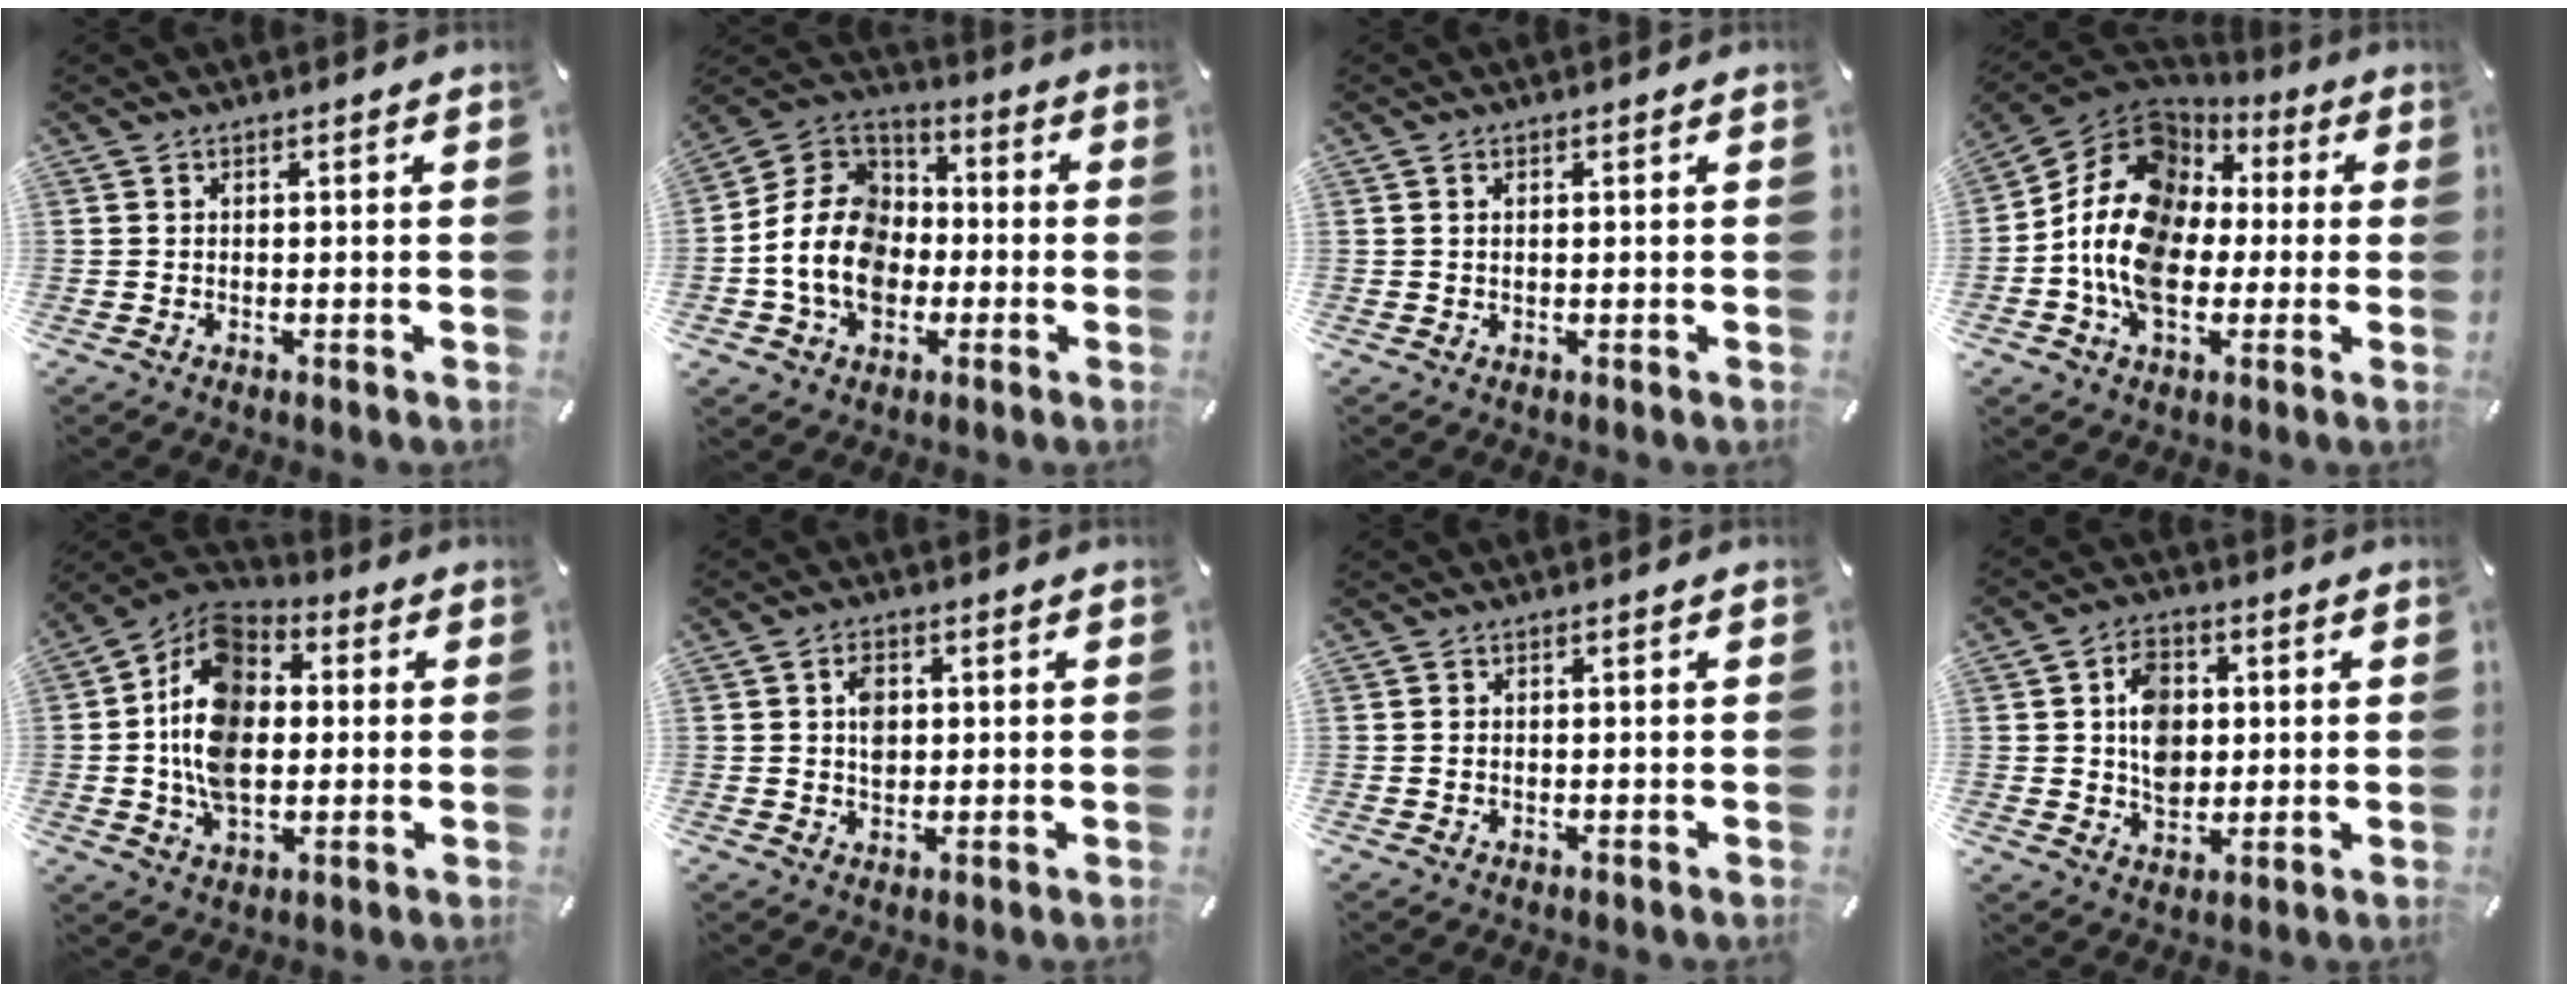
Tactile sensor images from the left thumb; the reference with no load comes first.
{"total": 14.8, "force": [-3.7, 12.0, 7.8], "torque": [-0.189, 0.023, -0.071]}
{"total": 0.7, "force": [0.2, 0.4, 0.6], "torque": [-0.013, 0.002, 0.002]}
{"total": 16.3, "force": [-2.1, 12.7, 10.1], "torque": [-0.230, 0.014, -0.043]}
{"total": 15.9, "force": [-0.4, 11.2, 11.3], "torque": [-0.243, 0.007, -0.014]}
{"total": 4.4, "force": [0.9, 3.3, 2.8], "torque": [-0.036, -0.001, 0.009]}
{"total": 0.6, "force": [0.0, 0.4, 0.4], "torque": [-0.009, 0.002, -0.002]}
{"total": 10.2, "force": [1.1, 8.0, 6.1], "torque": [-0.102, 0.010, 0.021]}